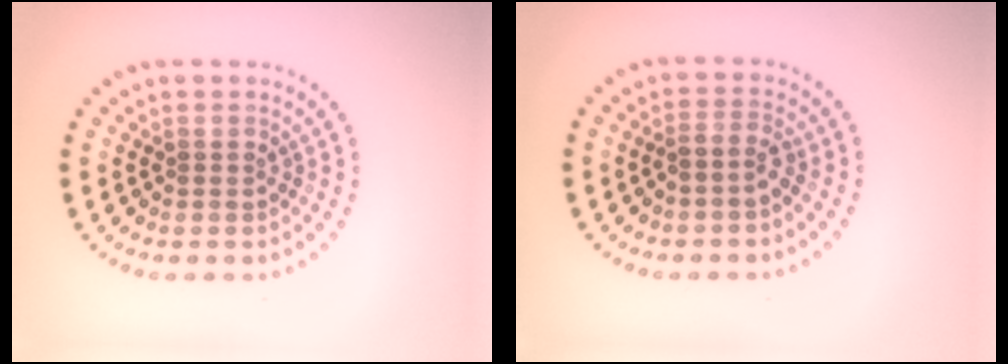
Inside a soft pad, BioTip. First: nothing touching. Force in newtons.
{"total": 1.7, "press": 1.3, "slide": 1.0}